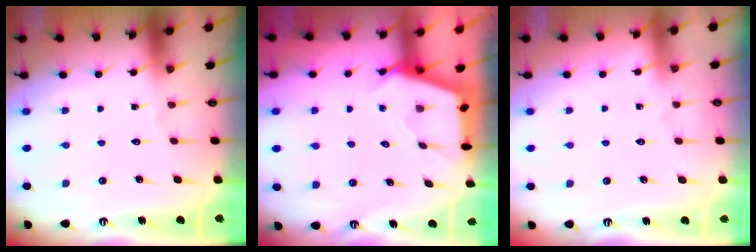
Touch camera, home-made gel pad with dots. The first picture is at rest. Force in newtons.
{"total": 2.6, "press": 2.5, "slide": 0.4}
{"total": 1.4, "press": 1.4, "slide": 0.3}